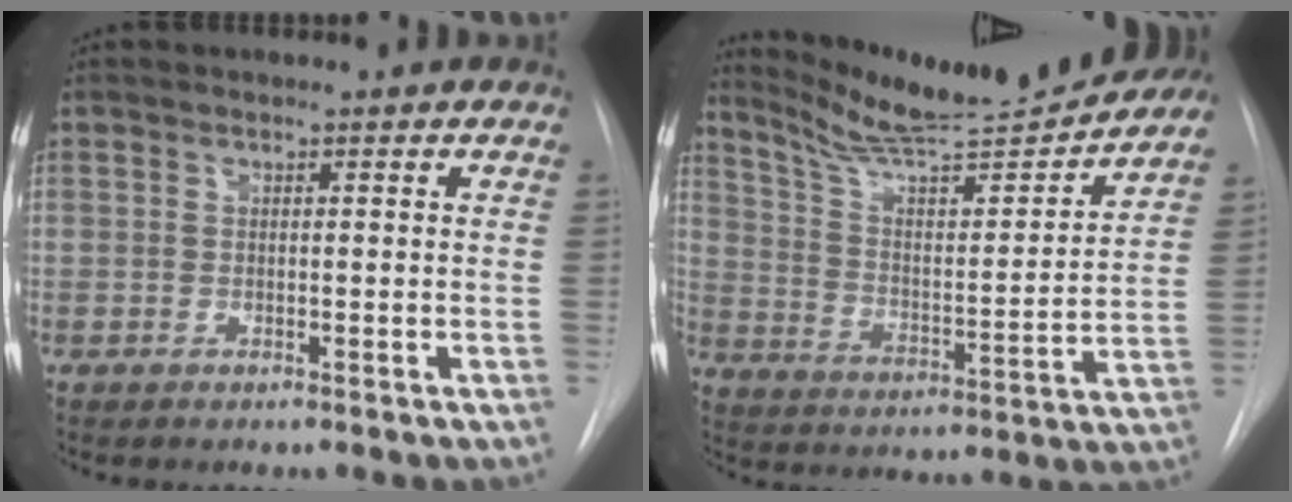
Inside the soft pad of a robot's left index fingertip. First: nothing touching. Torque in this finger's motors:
{"motor_torque": [0.79, -0.97, 0.22, 0.06]}